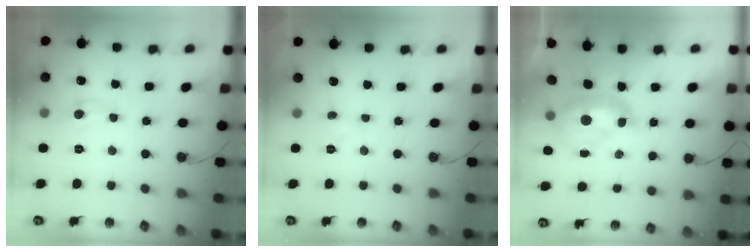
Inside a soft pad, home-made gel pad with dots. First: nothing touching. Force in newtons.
{"total": 0.5, "press": 0.5, "slide": 0.2}
{"total": 2.1, "press": 2.0, "slide": 0.6}